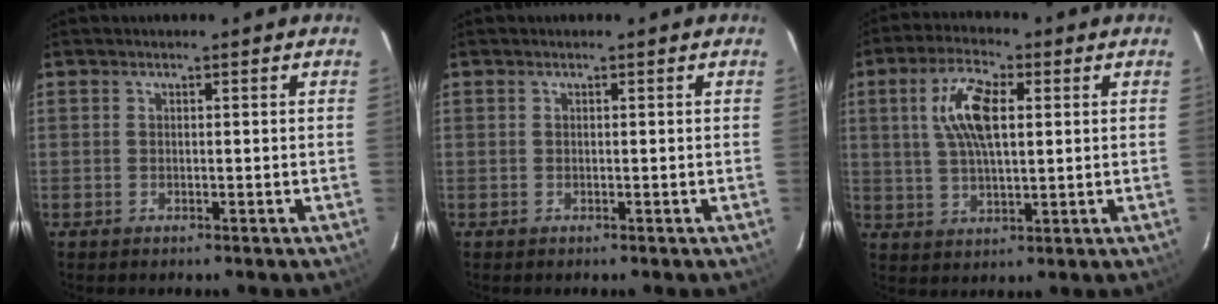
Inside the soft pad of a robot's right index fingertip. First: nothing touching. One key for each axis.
{"total": 0.0}
{"total": 9.7, "fx": 2.4, "fy": 3.8, "fz": 8.6, "tx": -0.168, "ty": 0.014, "tz": 0.047}